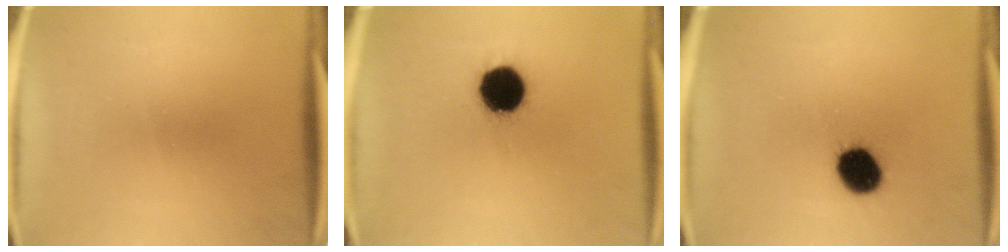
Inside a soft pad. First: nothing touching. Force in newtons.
{"total": 14.3}
{"total": 10.1}